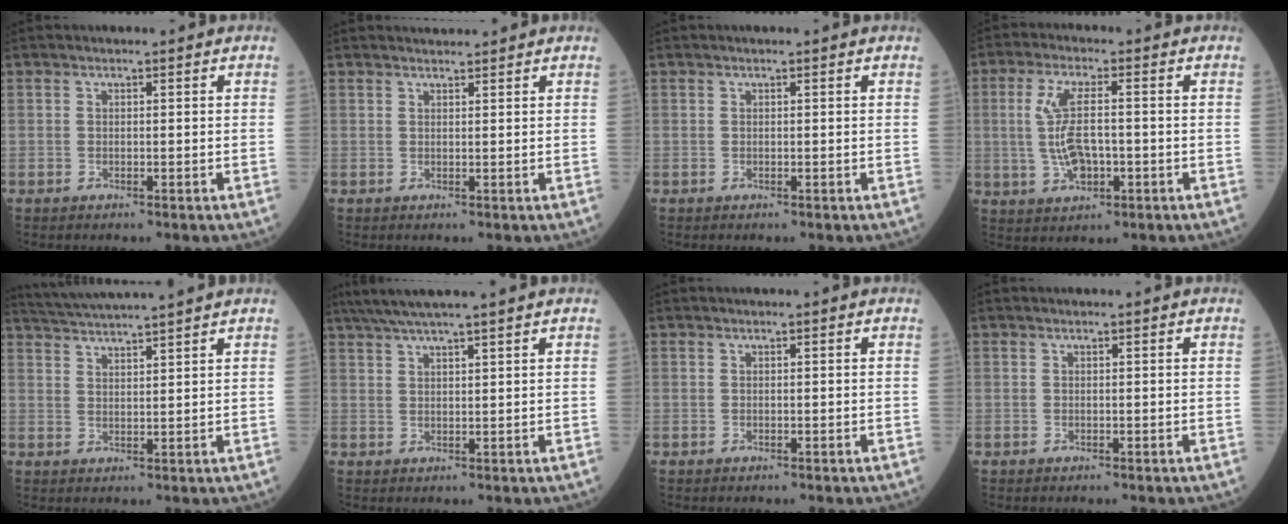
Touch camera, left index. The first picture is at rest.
{"total": 1.9, "force": [1.8, 0.0, 0.2], "torque": [-0.005, 0.018, 0.032]}
{"total": 0.0}
{"total": 7.2, "force": [-0.7, 2.4, 6.7], "torque": [-0.148, 0.001, -0.012]}
{"total": 9.8, "force": [9.1, -1.5, 3.4], "torque": [-0.066, 0.023, 0.142]}
{"total": 8.6, "force": [7.3, -1.1, 4.5], "torque": [-0.077, 0.028, 0.112]}
{"total": 0.0}
{"total": 0.0}